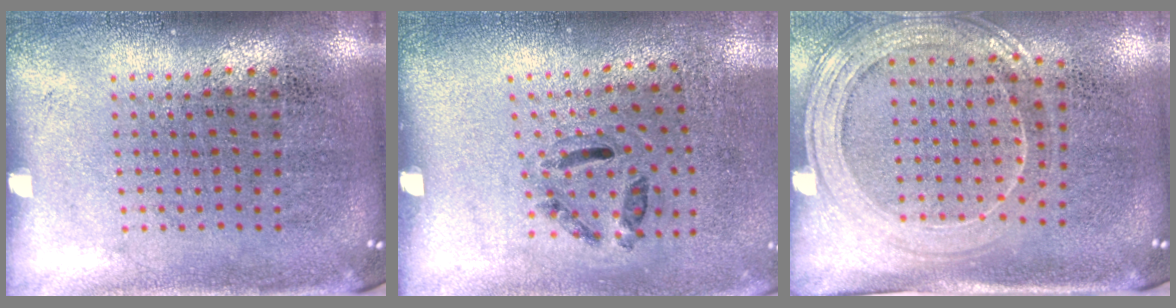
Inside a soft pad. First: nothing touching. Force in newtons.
{"total": 1.3, "press": 0.6, "slide": 1.1}
{"total": 1.7, "press": 1.6, "slide": 0.6}